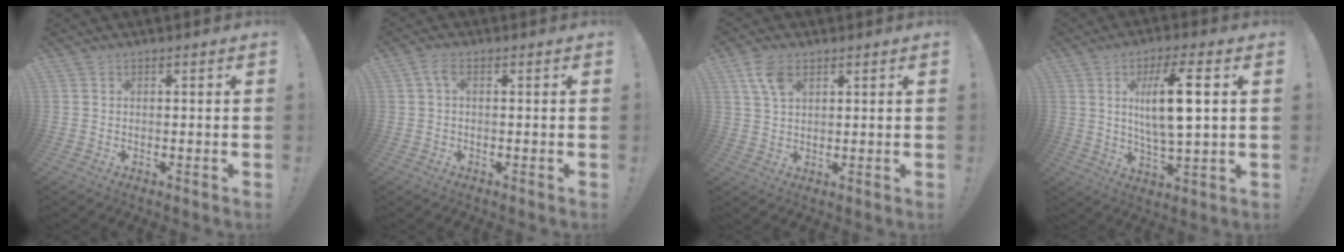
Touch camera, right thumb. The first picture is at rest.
{"total": 2.8, "force": [0.4, 1.0, 2.5], "torque": [-0.059, 0.009, 0.008]}
{"total": 6.3, "force": [3.1, 3.4, 4.2], "torque": [-0.079, -0.005, 0.060]}
{"total": 12.9, "force": [2.9, 2.8, 12.2], "torque": [-0.211, -0.009, 0.038]}